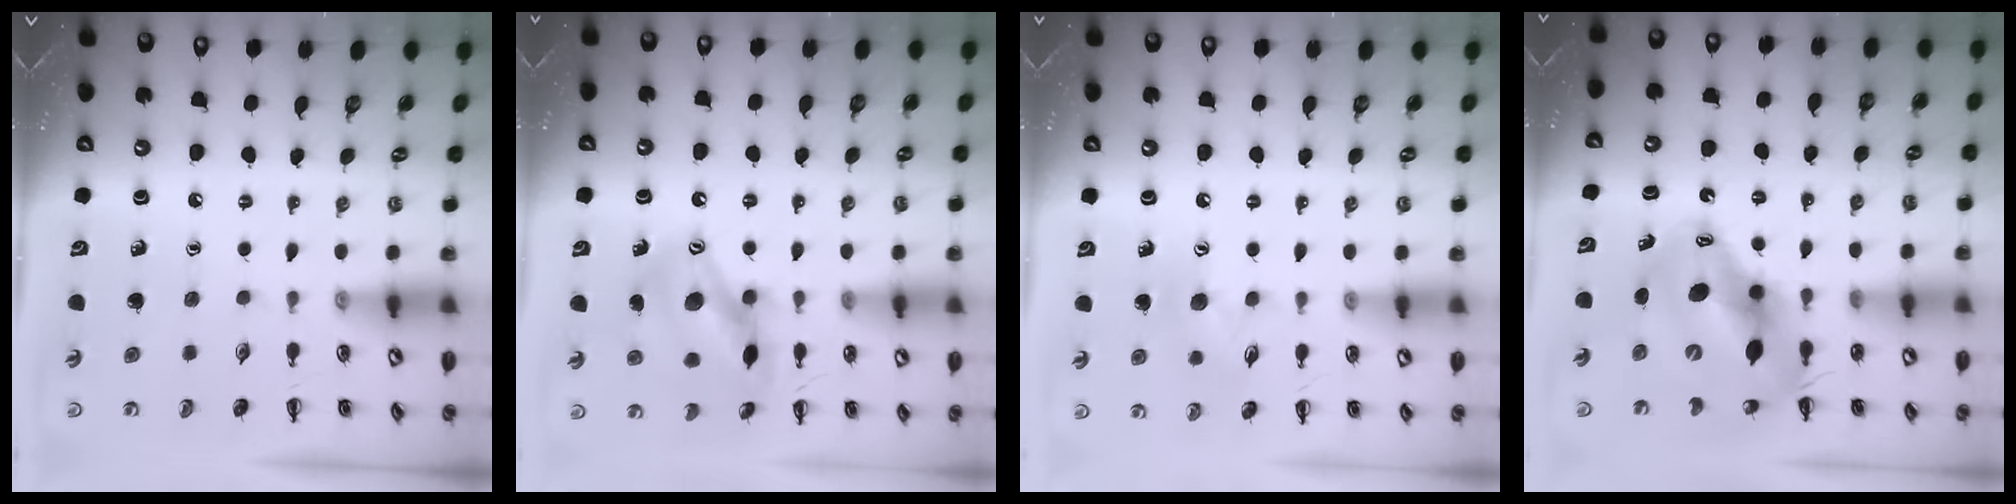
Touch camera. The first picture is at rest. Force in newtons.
{"total": 14.4, "press": 14.2, "slide": 2.5}
{"total": 7.3, "press": 7.2, "slide": 0.8}
{"total": 14.7, "press": 14.1, "slide": 3.9}